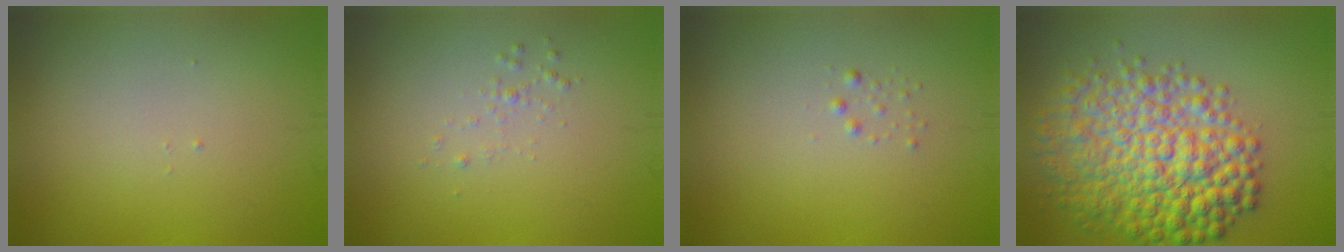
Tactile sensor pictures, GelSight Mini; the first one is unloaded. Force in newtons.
{"total": 0.7, "press": 0.7, "slide": 0.1}
{"total": 0.6, "press": 0.6, "slide": 0.0}
{"total": 9.5, "press": 9.5, "slide": 0.1}